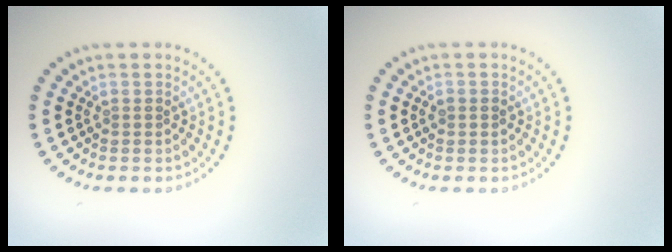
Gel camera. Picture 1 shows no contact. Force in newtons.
{"total": 1.1, "press": 1.0, "slide": 0.2}